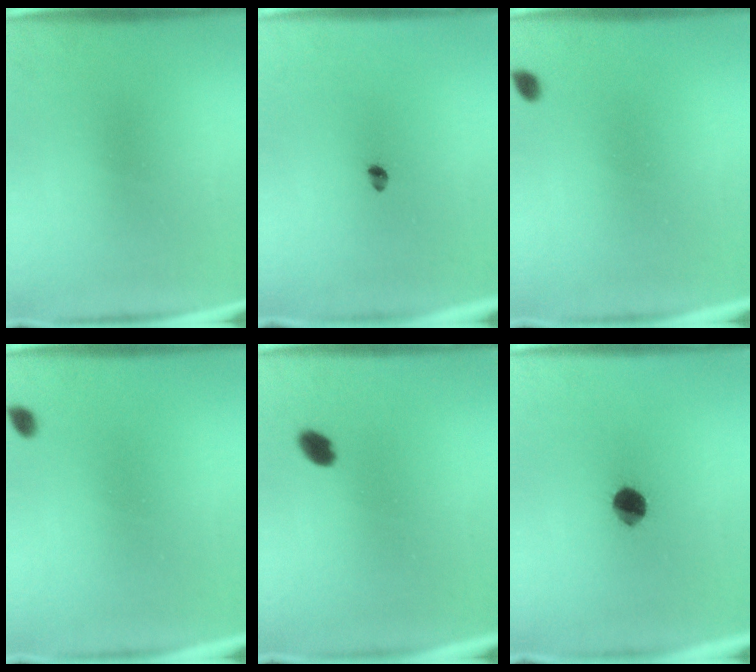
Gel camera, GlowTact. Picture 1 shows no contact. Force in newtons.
{"total": 1.7}
{"total": 1.1}
{"total": 1.1}
{"total": 2.8}
{"total": 7.5}